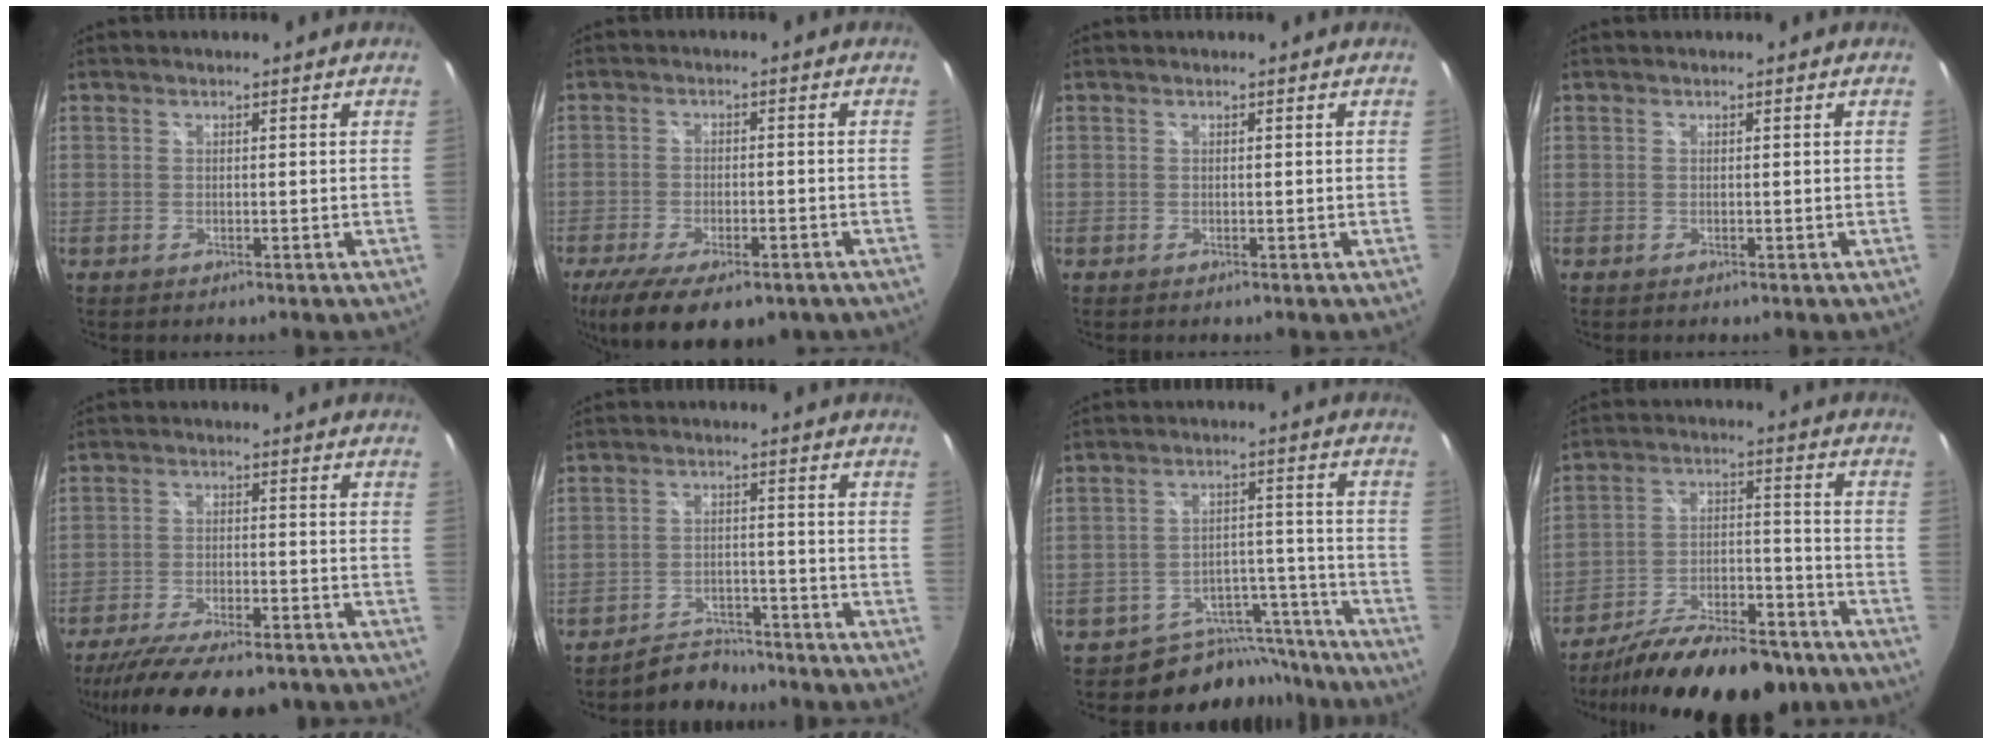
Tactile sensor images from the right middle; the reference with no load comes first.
{"total": 14.8, "force": [-9.8, 6.0, 9.3], "torque": [-0.198, -0.049, -0.148]}
{"total": 0.0}
{"total": 0.0}
{"total": 17.1, "force": [-13.9, 4.4, 8.8], "torque": [-0.177, -0.043, -0.212]}
{"total": 6.4, "force": [-5.9, 2.3, 0.7], "torque": [-0.031, 0.008, -0.089]}
{"total": 11.8, "force": [-10.7, 5.1, 0.5], "torque": [-0.001, 0.046, -0.145]}
{"total": 22.3, "force": [-17.2, 7.3, 12.1], "torque": [-0.208, -0.022, -0.252]}